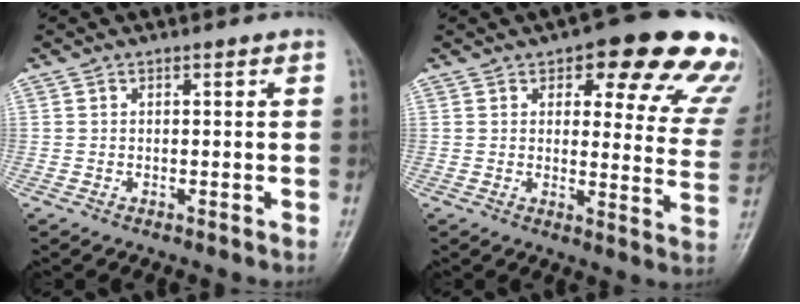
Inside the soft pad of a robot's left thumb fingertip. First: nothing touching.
{"total": 19.3, "force": [12.4, 7.2, 13.0], "torque": [-0.096, -0.046, 0.131]}